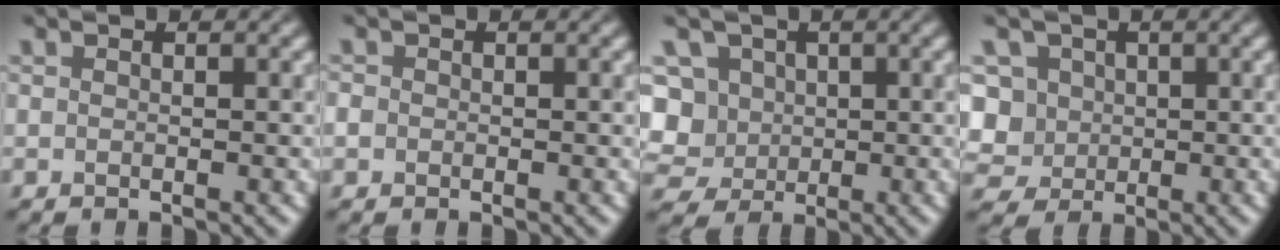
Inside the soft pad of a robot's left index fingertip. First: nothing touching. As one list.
[{"total": 0.9, "force": [-0.2, 0.8, 0.2], "torque": [-0.002, -0.003, -0.006]}, {"total": 10.3, "force": [1.4, 9.2, 4.4], "torque": [-0.101, 0.028, -0.006]}, {"total": 8.1, "force": [0.8, 7.2, 3.5], "torque": [-0.079, 0.030, -0.015]}]